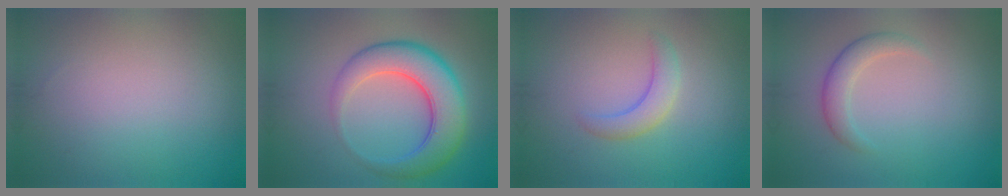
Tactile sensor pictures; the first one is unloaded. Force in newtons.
{"total": 7.0, "press": 7.0, "slide": 0.3}
{"total": 2.4, "press": 2.4, "slide": 0.3}
{"total": 2.2, "press": 2.2, "slide": 0.1}